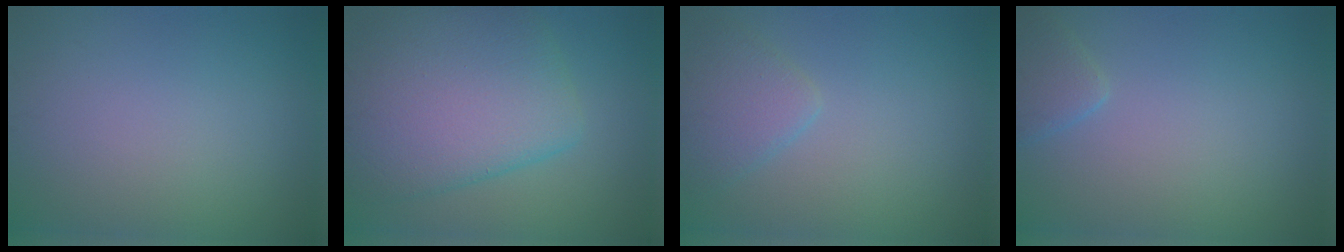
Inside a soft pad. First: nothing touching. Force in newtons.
{"total": 9.0, "press": 9.0, "slide": 0.3}
{"total": 2.5, "press": 2.5, "slide": 0.2}
{"total": 1.7, "press": 1.7, "slide": 0.2}